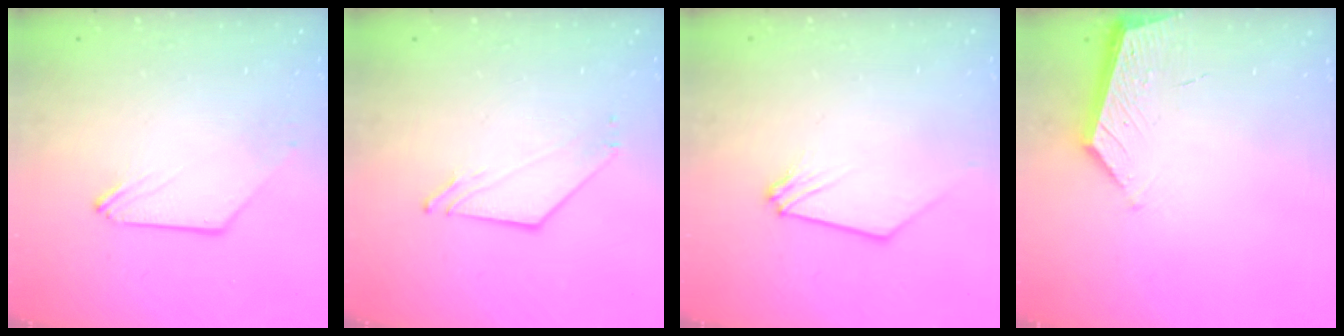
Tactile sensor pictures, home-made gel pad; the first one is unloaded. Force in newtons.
{"total": 3.1, "press": 3.1, "slide": 0.2}
{"total": 0.7, "press": 0.7, "slide": 0.2}
{"total": 4.0, "press": 4.0, "slide": 0.4}